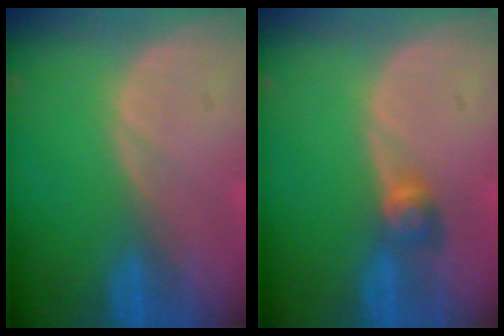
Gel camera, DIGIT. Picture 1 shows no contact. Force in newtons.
{"total": 2.7, "press": 2.4, "slide": 1.2}